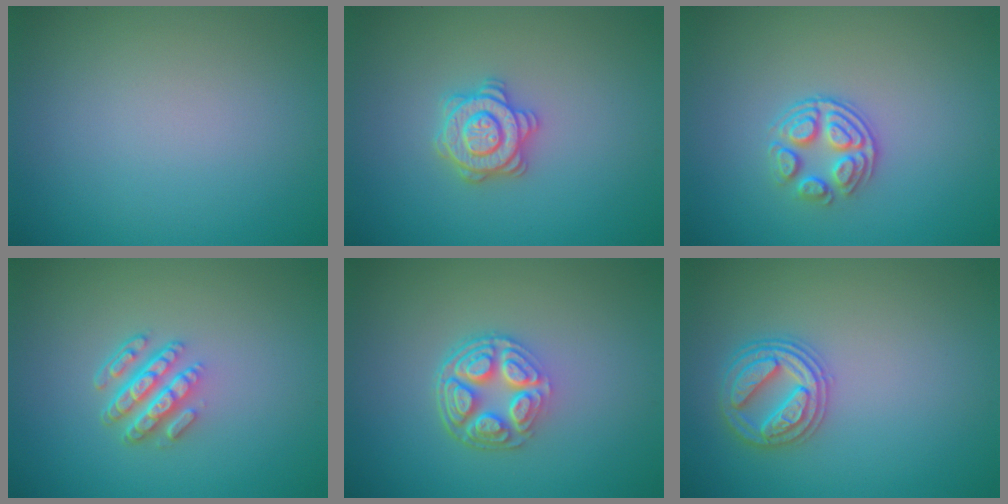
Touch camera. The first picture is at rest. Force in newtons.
{"total": 3.1, "press": 3.0, "slide": 0.5}
{"total": 3.1, "press": 2.6, "slide": 1.8}
{"total": 4.4, "press": 3.1, "slide": 3.1}
{"total": 5.2, "press": 3.8, "slide": 3.6}
{"total": 3.6, "press": 3.5, "slide": 0.9}